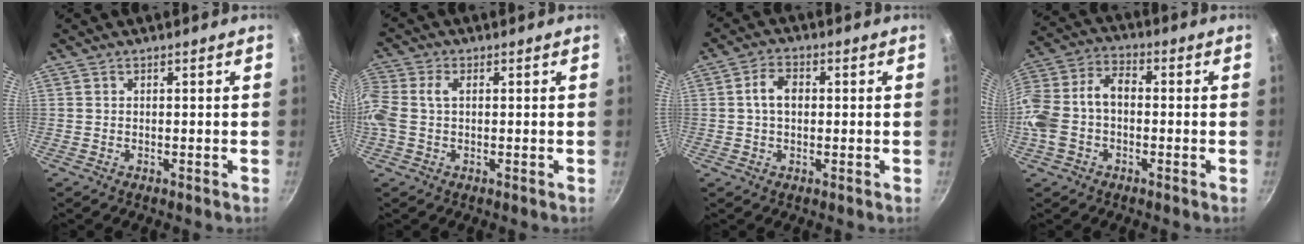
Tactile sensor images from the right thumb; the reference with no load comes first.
{"total": 5.6, "force": [0.3, 3.7, 4.2], "torque": [-0.095, 0.012, -0.006]}
{"total": 4.8, "force": [0.4, 3.2, 3.5], "torque": [-0.054, 0.014, 0.001]}
{"total": 13.2, "force": [-2.2, 8.8, 9.6], "torque": [-0.186, 0.046, -0.054]}